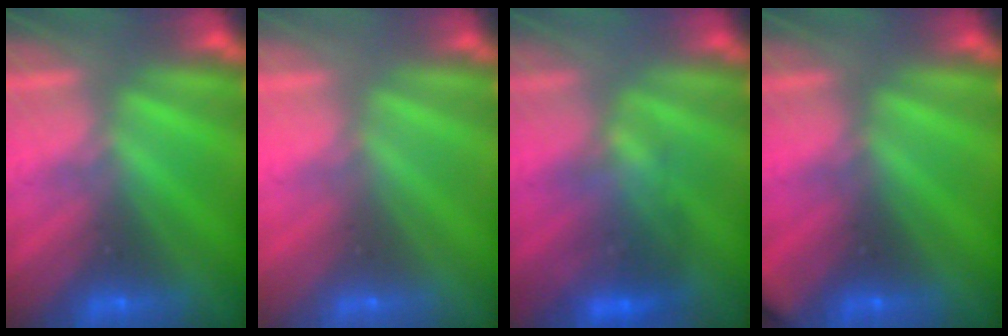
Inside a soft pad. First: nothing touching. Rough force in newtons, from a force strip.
{"total": 2.8}
{"total": 3.8}
{"total": 2.2}